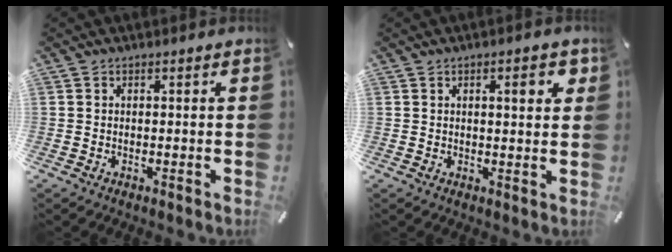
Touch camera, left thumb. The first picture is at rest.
{"total": 4.3, "force": [1.7, 1.4, 3.7], "torque": [-0.053, -0.004, 0.021]}